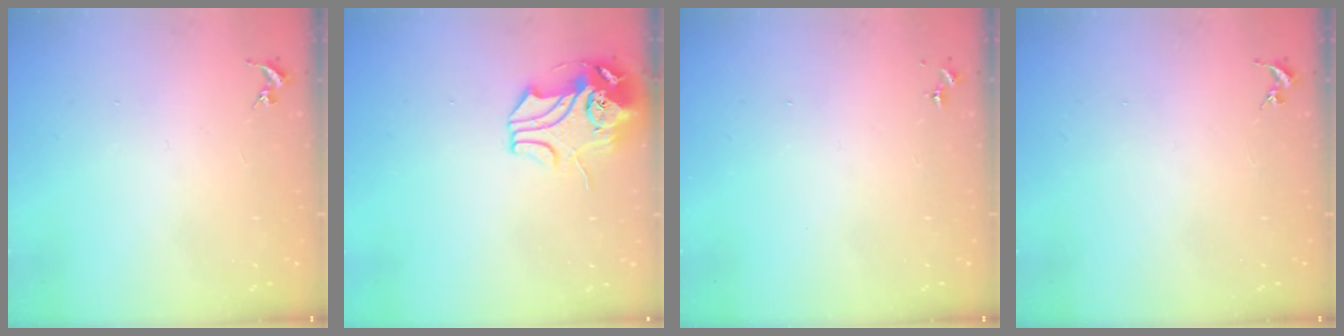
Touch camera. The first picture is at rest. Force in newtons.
{"total": 9.9, "press": 9.8, "slide": 1.6}
{"total": 0.0}
{"total": 0.0}